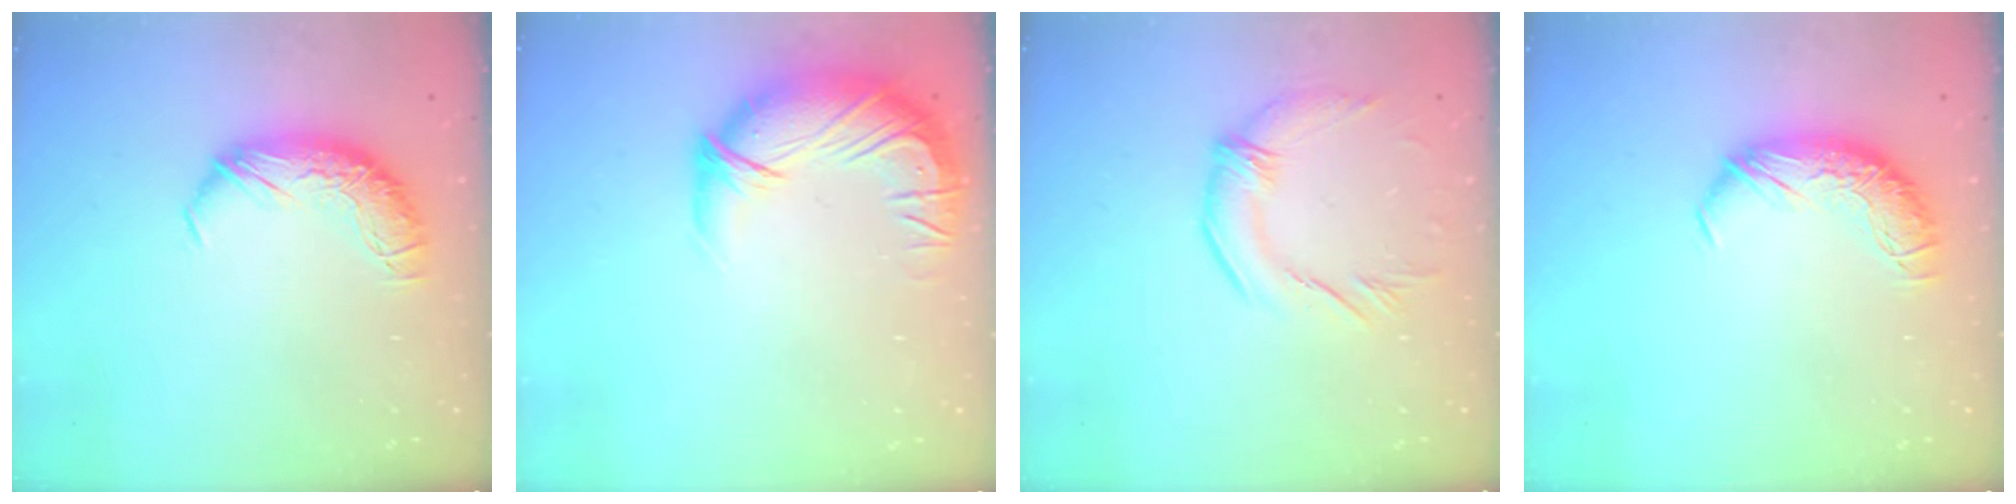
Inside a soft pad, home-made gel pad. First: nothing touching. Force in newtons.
{"total": 3.0, "press": 0.1, "slide": 3.0}
{"total": 2.3, "press": 1.8, "slide": 1.4}
{"total": 0.0}